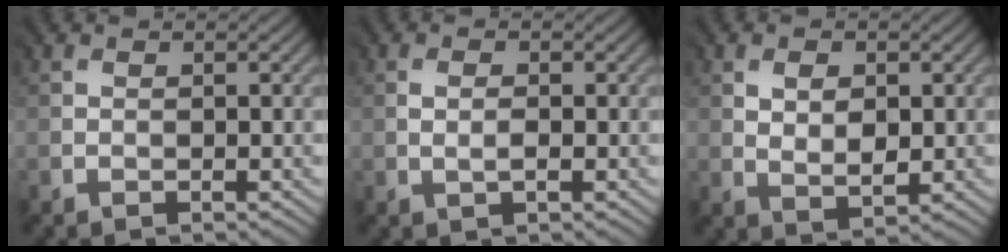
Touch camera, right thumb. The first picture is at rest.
{"total": 0.8, "force": [-0.2, 0.1, 0.7], "torque": [-0.017, -0.001, -0.003]}
{"total": 3.7, "force": [1.1, 2.2, 2.7], "torque": [-0.048, -0.004, 0.023]}